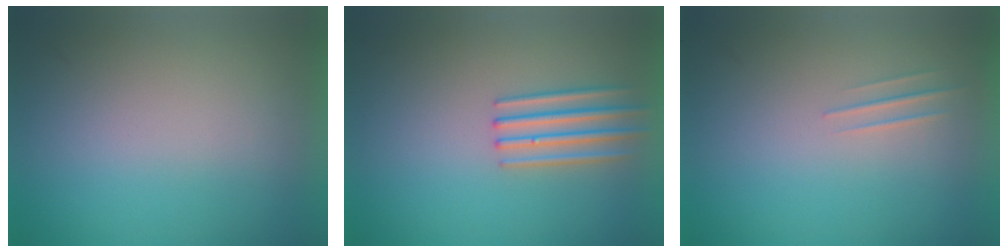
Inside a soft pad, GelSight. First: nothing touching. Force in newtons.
{"total": 2.7}
{"total": 1.0}